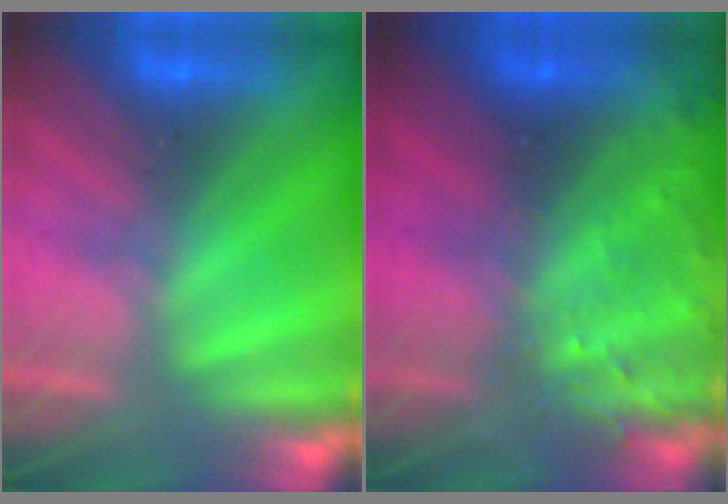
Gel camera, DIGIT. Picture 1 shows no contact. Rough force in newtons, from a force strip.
{"total": 7.9}